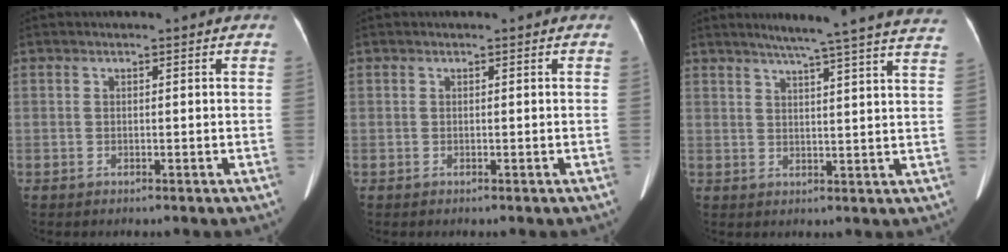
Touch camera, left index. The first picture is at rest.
{"total": 0.0}
{"total": 20.7, "force": [18.1, -0.7, 10.0], "torque": [-0.146, -0.025, 0.217]}